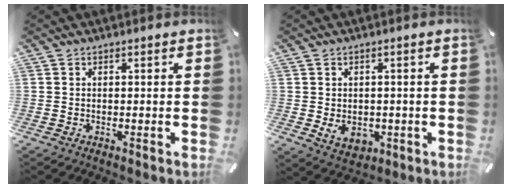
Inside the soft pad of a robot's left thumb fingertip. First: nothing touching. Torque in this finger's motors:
{"motor_torque": [0.32, 0.37, 0.51, 0.06, 0.06]}